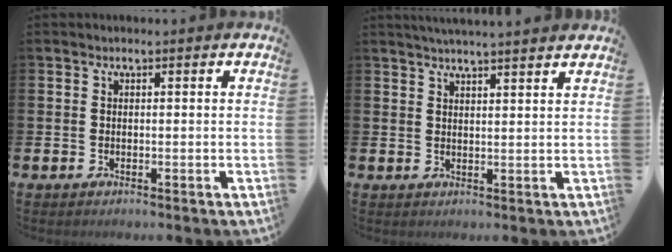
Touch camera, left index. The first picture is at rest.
{"total": 3.3, "force": [3.3, -0.6, 0.3], "torque": [-0.009, -0.014, 0.059]}